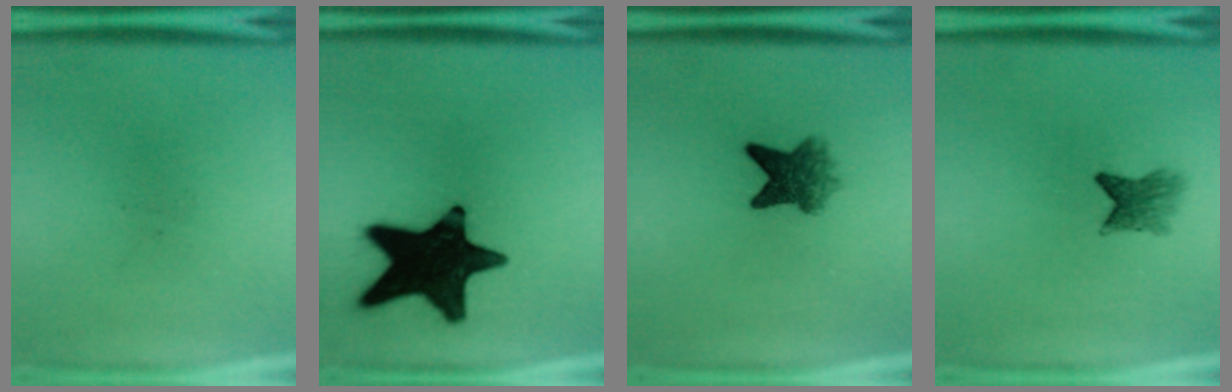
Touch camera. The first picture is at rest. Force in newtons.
{"total": 19.3}
{"total": 5.5}
{"total": 3.0}